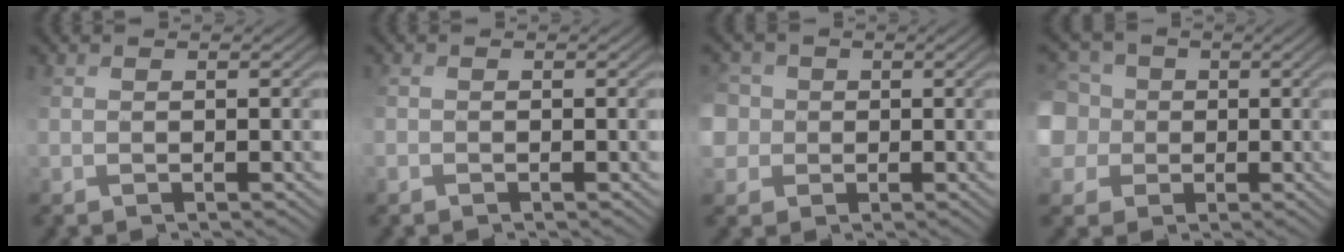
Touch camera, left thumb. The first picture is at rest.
{"total": 0.6, "force": [-0.5, 0.2, -0.1], "torque": [0.004, -0.001, -0.013]}
{"total": 6.4, "force": [0.7, 6.1, 1.7], "torque": [-0.081, 0.027, -0.019]}
{"total": 7.5, "force": [1.1, 6.9, 2.6], "torque": [-0.107, 0.003, 0.008]}